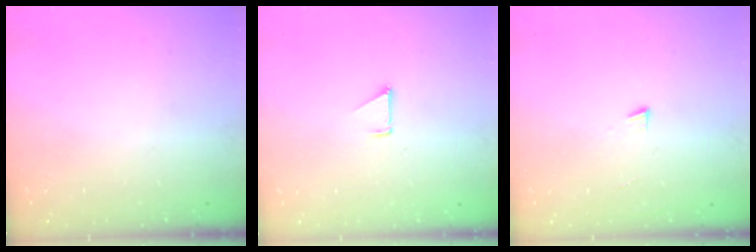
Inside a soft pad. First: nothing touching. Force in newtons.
{"total": 0.7, "press": 0.7, "slide": 0.1}
{"total": 3.1, "press": 3.1, "slide": 0.4}